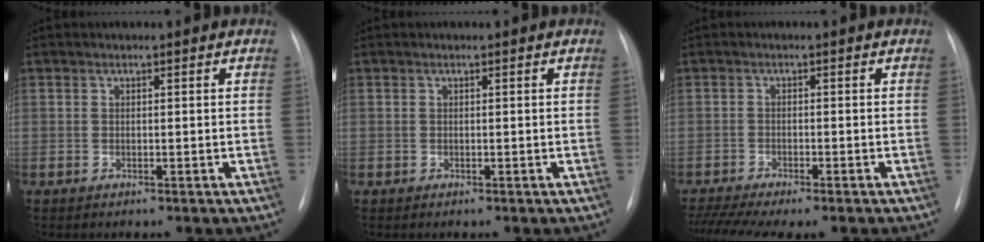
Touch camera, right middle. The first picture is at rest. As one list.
[{"total": 0.0}, {"total": 10.2, "force": [-8.3, 1.6, 5.6], "torque": [-0.091, -0.002, -0.127]}]